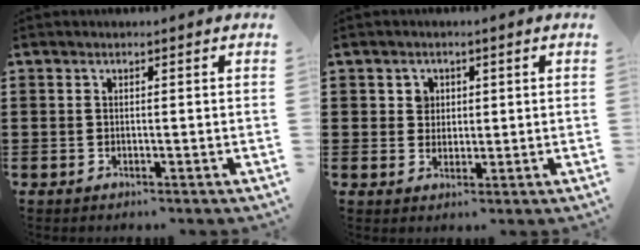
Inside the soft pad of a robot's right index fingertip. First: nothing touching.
{"total": 2.5, "force": [0.8, 2.3, 0.6], "torque": [-0.022, 0.011, 0.013]}